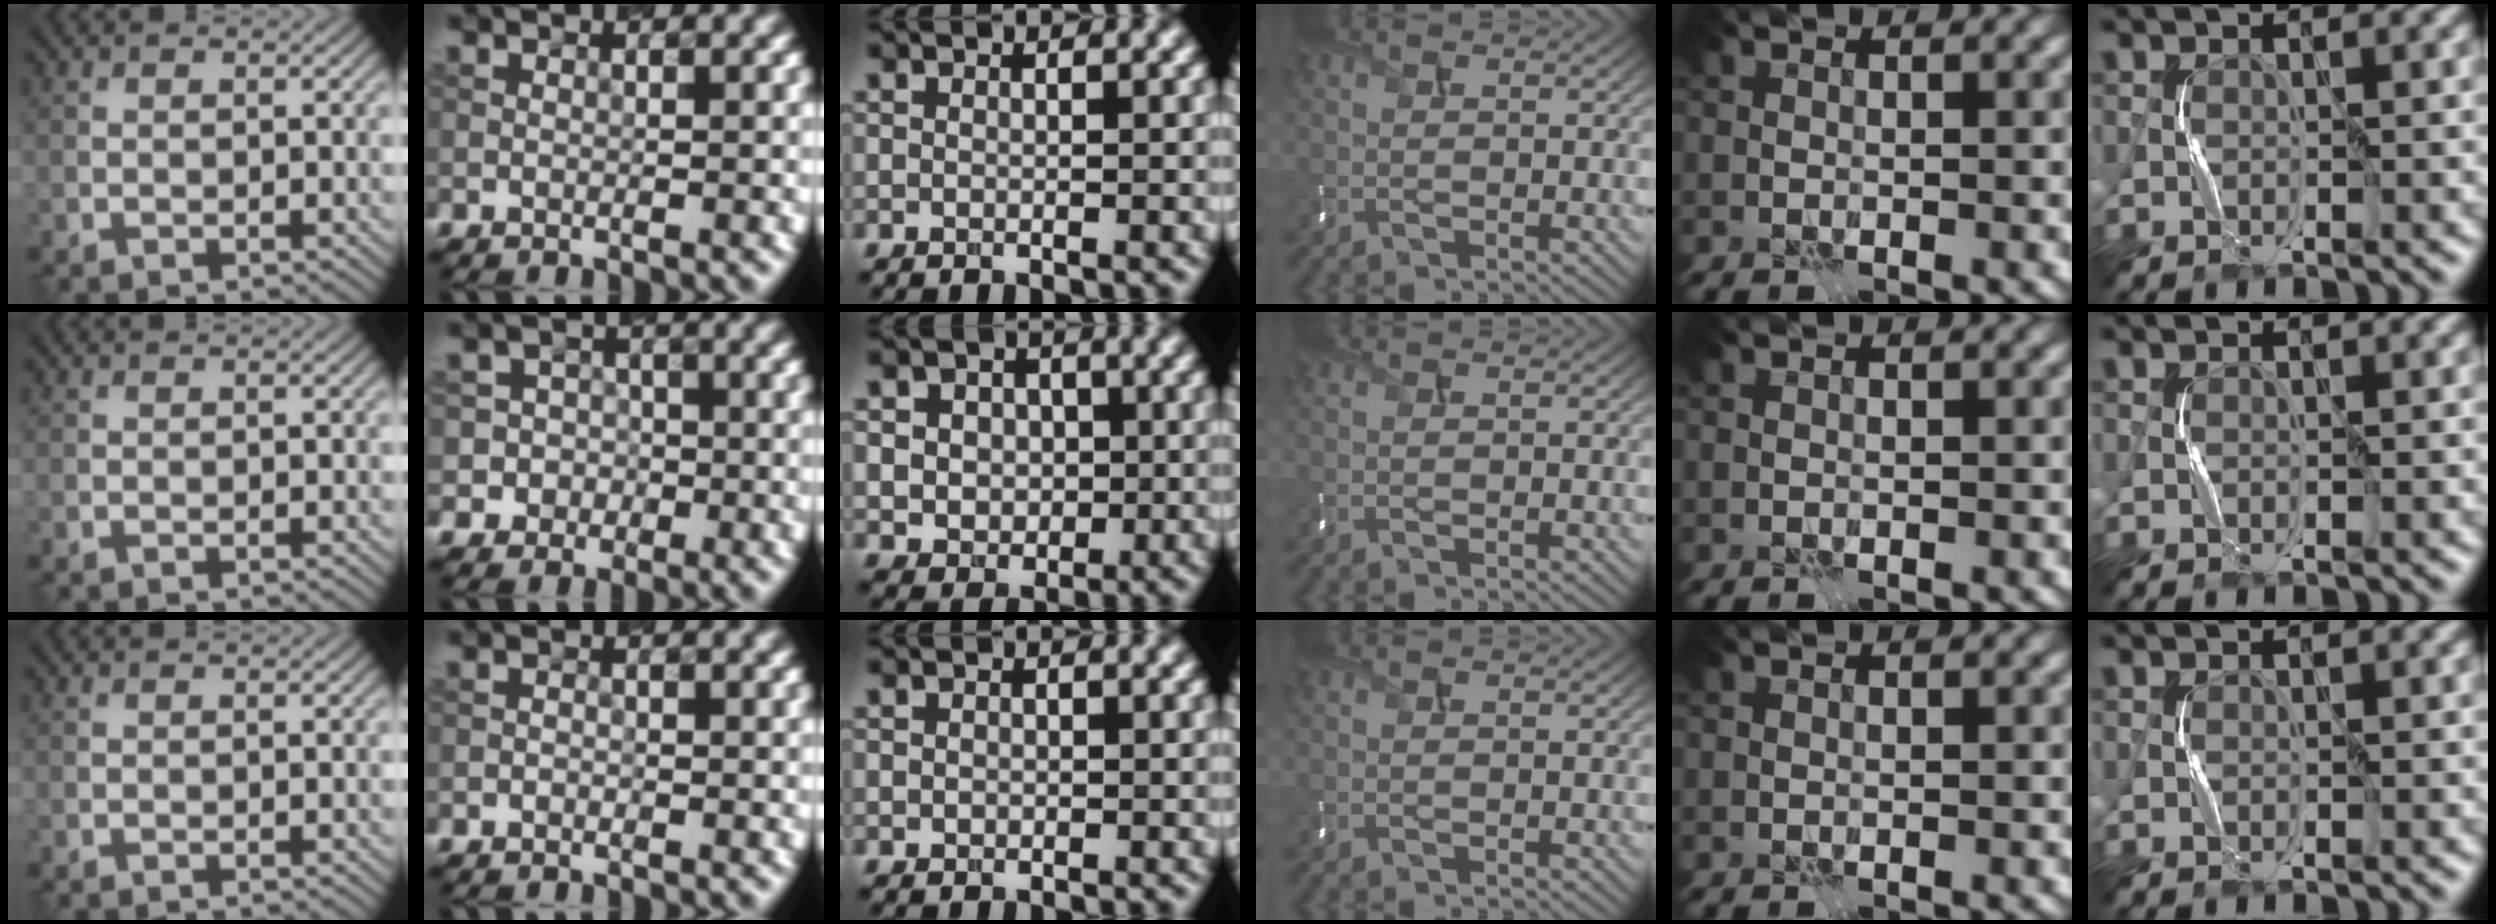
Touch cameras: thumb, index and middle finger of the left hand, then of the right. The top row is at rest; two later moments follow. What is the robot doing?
{"motion": "press", "object": "memory foam"}